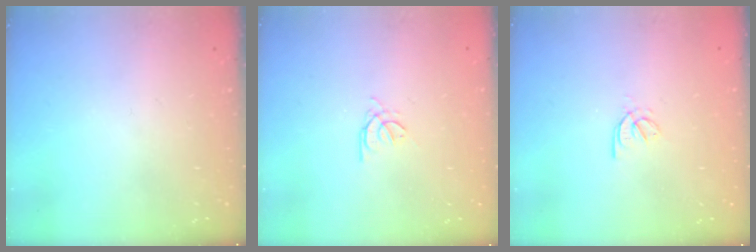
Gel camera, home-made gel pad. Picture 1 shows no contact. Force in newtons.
{"total": 1.4, "press": 1.3, "slide": 0.3}
{"total": 2.9, "press": 2.8, "slide": 0.8}